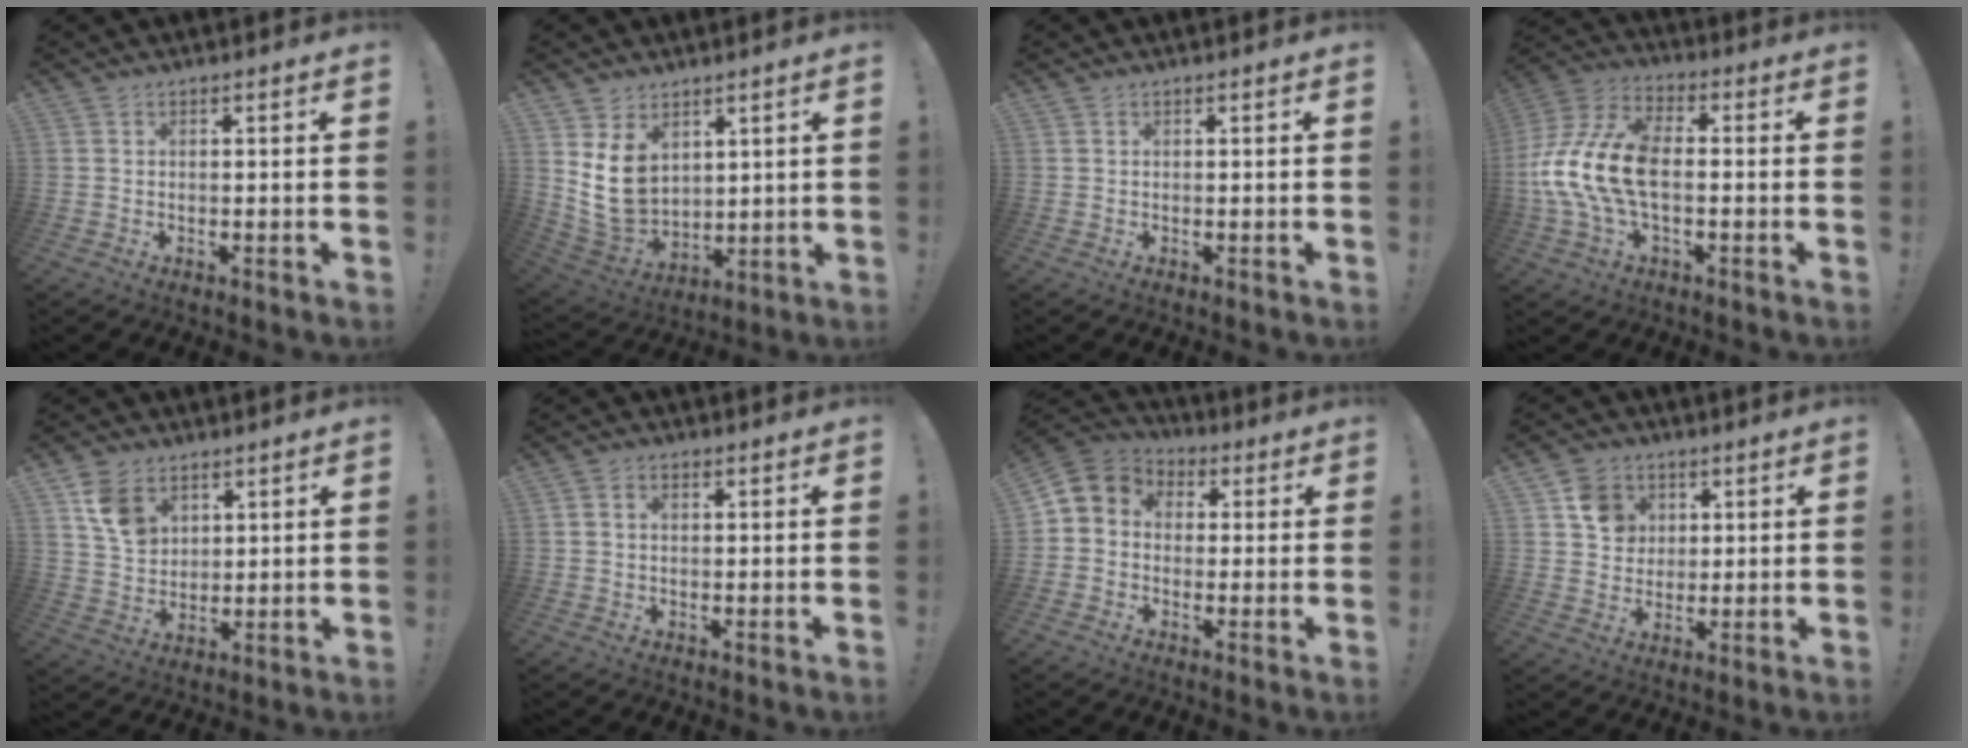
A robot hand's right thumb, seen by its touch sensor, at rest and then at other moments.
{"total": 11.9, "force": [4.4, 9.2, 6.1], "torque": [-0.117, -0.033, 0.091]}
{"total": 0.0}
{"total": 17.1, "force": [-1.7, 10.1, 13.7], "torque": [-0.276, 0.018, -0.017]}
{"total": 10.2, "force": [5.2, 7.6, 4.4], "torque": [-0.066, -0.021, 0.106]}
{"total": 1.9, "force": [0.2, 1.4, 1.3], "torque": [-0.020, 0.005, 0.003]}
{"total": 6.0, "force": [-0.6, 5.6, 2.2], "torque": [-0.036, 0.009, -0.007]}
{"total": 9.6, "force": [3.5, 8.5, 2.7], "torque": [-0.020, -0.014, 0.071]}